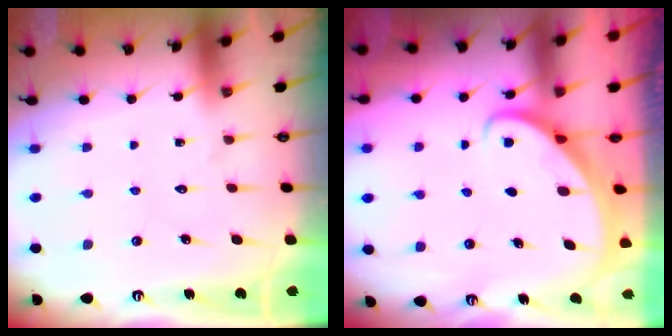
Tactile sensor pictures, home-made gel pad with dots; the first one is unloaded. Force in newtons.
{"total": 2.8, "press": 2.8, "slide": 0.3}